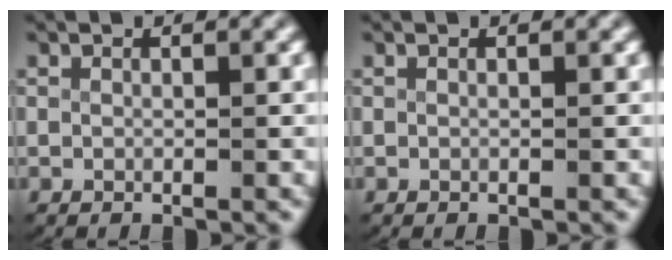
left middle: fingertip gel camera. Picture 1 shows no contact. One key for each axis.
{"total": 0.0}